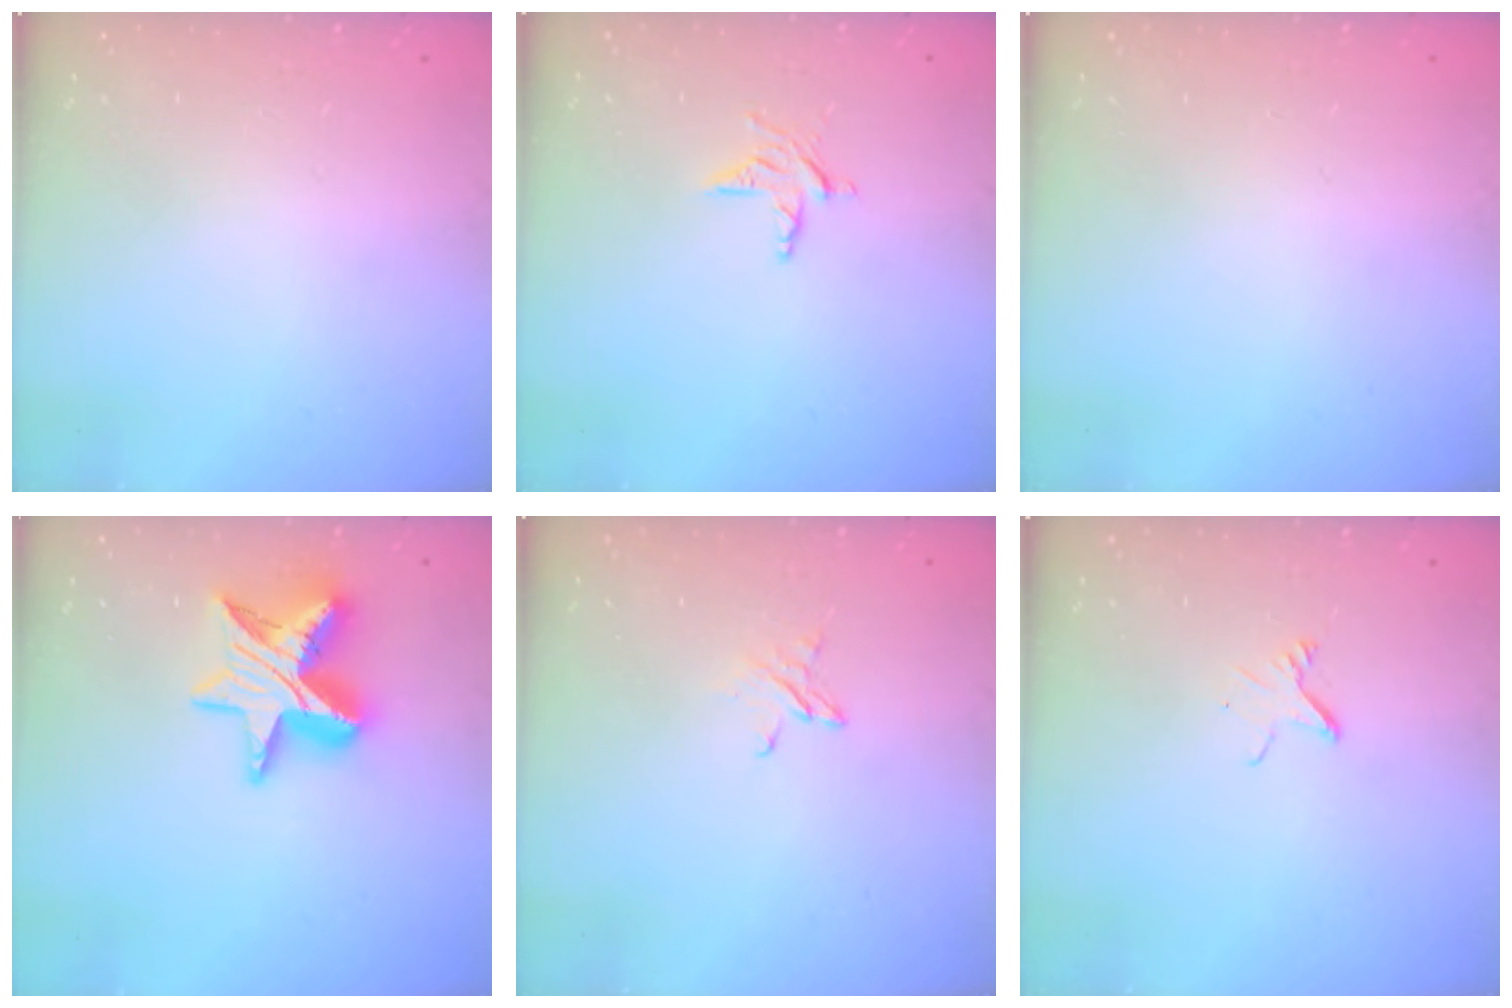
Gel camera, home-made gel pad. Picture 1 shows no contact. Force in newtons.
{"total": 5.2, "press": 5.2, "slide": 0.4}
{"total": 0.0}
{"total": 14.0, "press": 13.9, "slide": 1.1}
{"total": 3.1, "press": 3.1, "slide": 0.2}
{"total": 2.5, "press": 2.5, "slide": 0.1}